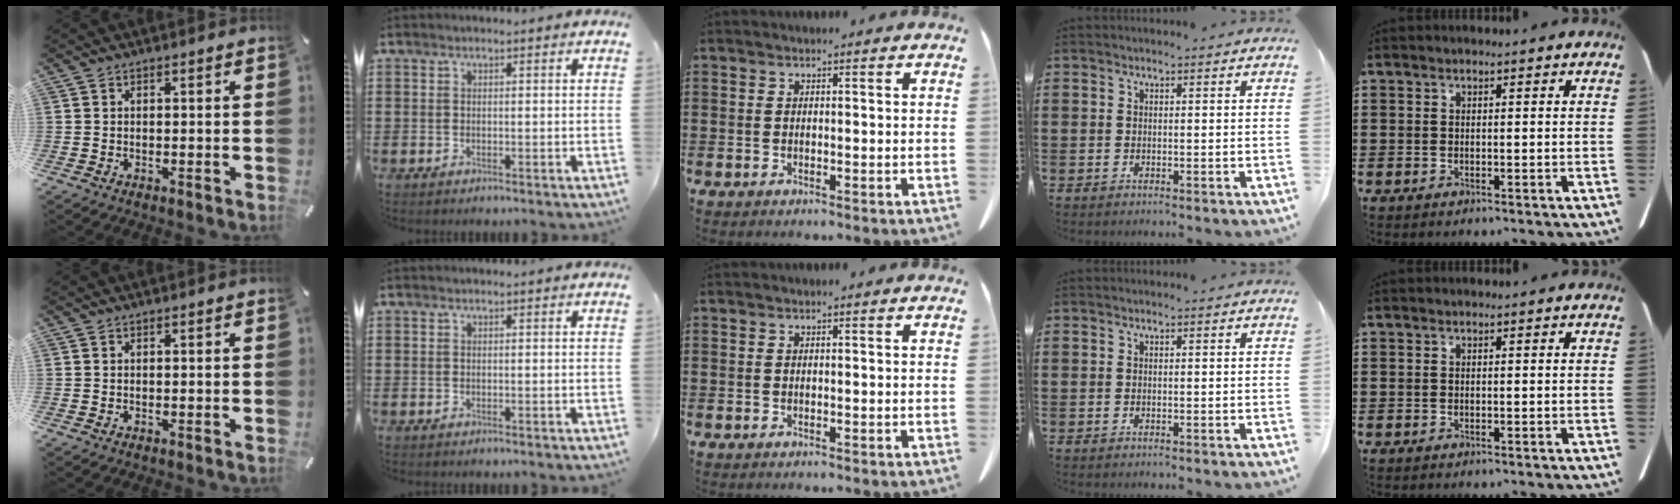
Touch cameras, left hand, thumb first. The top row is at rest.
{}